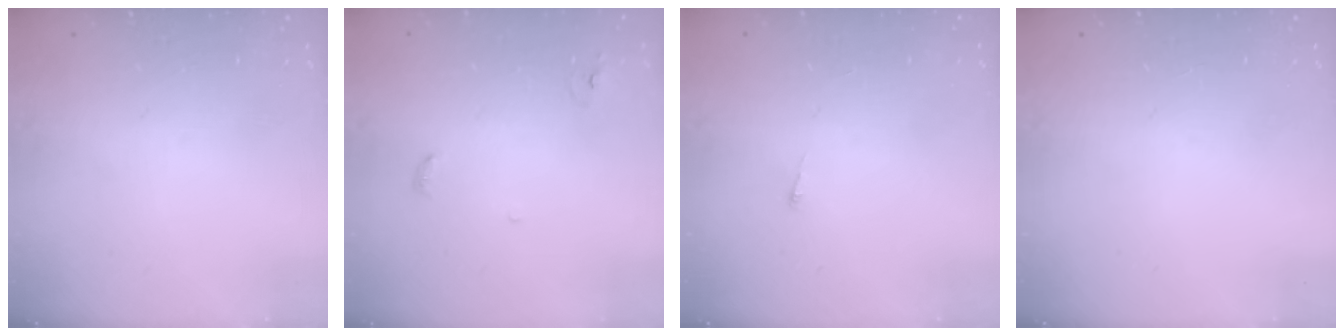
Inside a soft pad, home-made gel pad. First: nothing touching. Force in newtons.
{"total": 3.6, "press": 3.6, "slide": 0.2}
{"total": 2.6, "press": 2.5, "slide": 0.3}
{"total": 0.0}